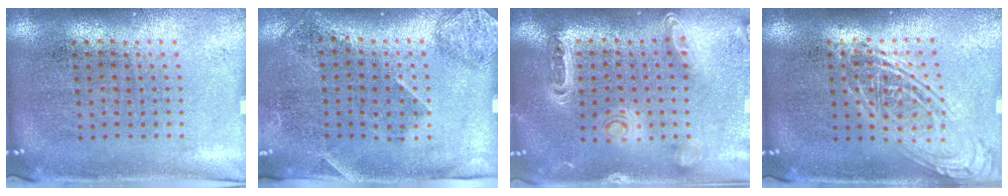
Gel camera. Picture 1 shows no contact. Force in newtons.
{"total": 1.7, "press": 1.1, "slide": 1.3}
{"total": 1.4, "press": 1.4, "slide": 0.3}
{"total": 2.5, "press": 2.4, "slide": 0.3}